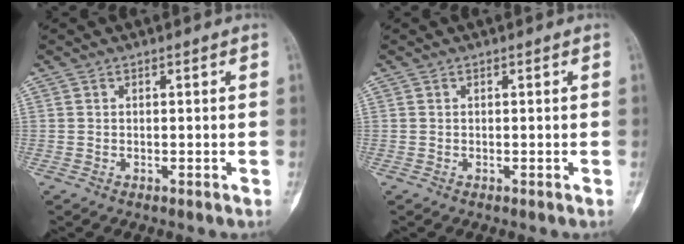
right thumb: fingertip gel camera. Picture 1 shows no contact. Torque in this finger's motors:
{"motor_torque": [1.96, 3.05, 0.00, 0.00, 0.02]}